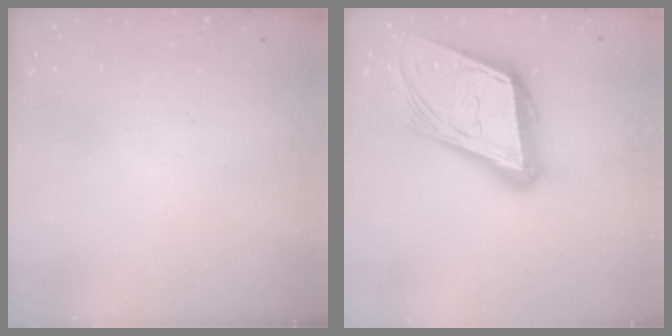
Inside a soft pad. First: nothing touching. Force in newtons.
{"total": 22.1, "press": 21.7, "slide": 4.6}